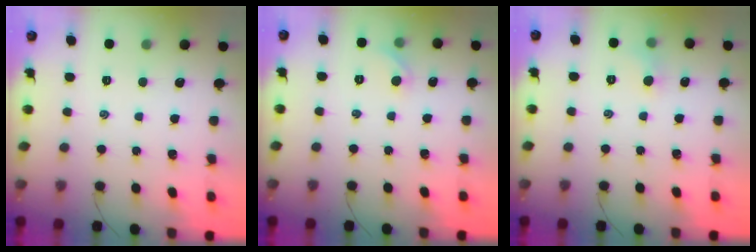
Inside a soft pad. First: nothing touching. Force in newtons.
{"total": 5.2, "press": 4.8, "slide": 2.0}
{"total": 3.8, "press": 3.5, "slide": 1.2}